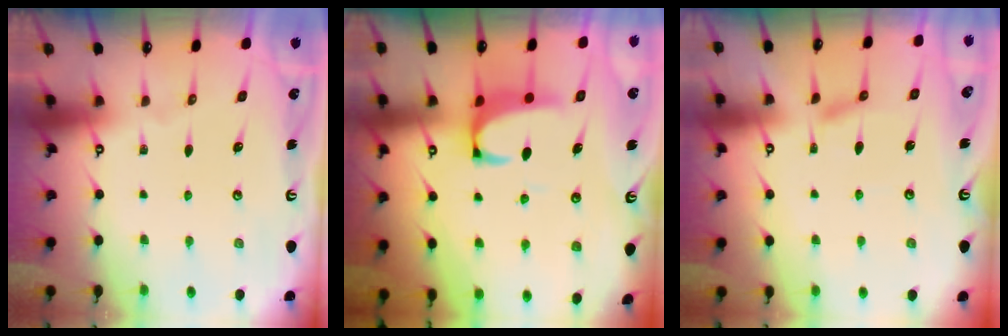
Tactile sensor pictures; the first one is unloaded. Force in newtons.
{"total": 2.2, "press": 2.0, "slide": 1.0}
{"total": 2.1, "press": 2.0, "slide": 0.5}